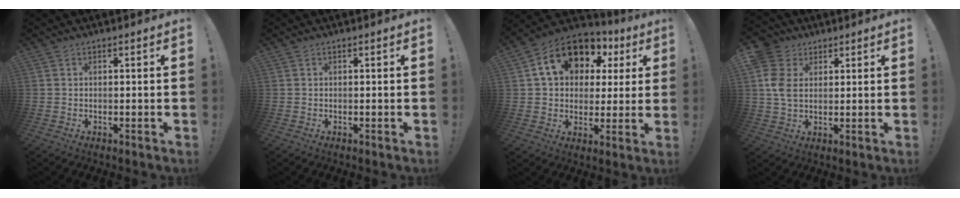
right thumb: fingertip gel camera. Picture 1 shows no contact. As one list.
[{"total": 0.0}, {"total": 17.0, "force": [7.4, 11.9, 9.6], "torque": [-0.155, -0.021, 0.142]}, {"total": 10.1, "force": [2.8, 8.0, 5.4], "torque": [-0.124, -0.009, 0.055]}]